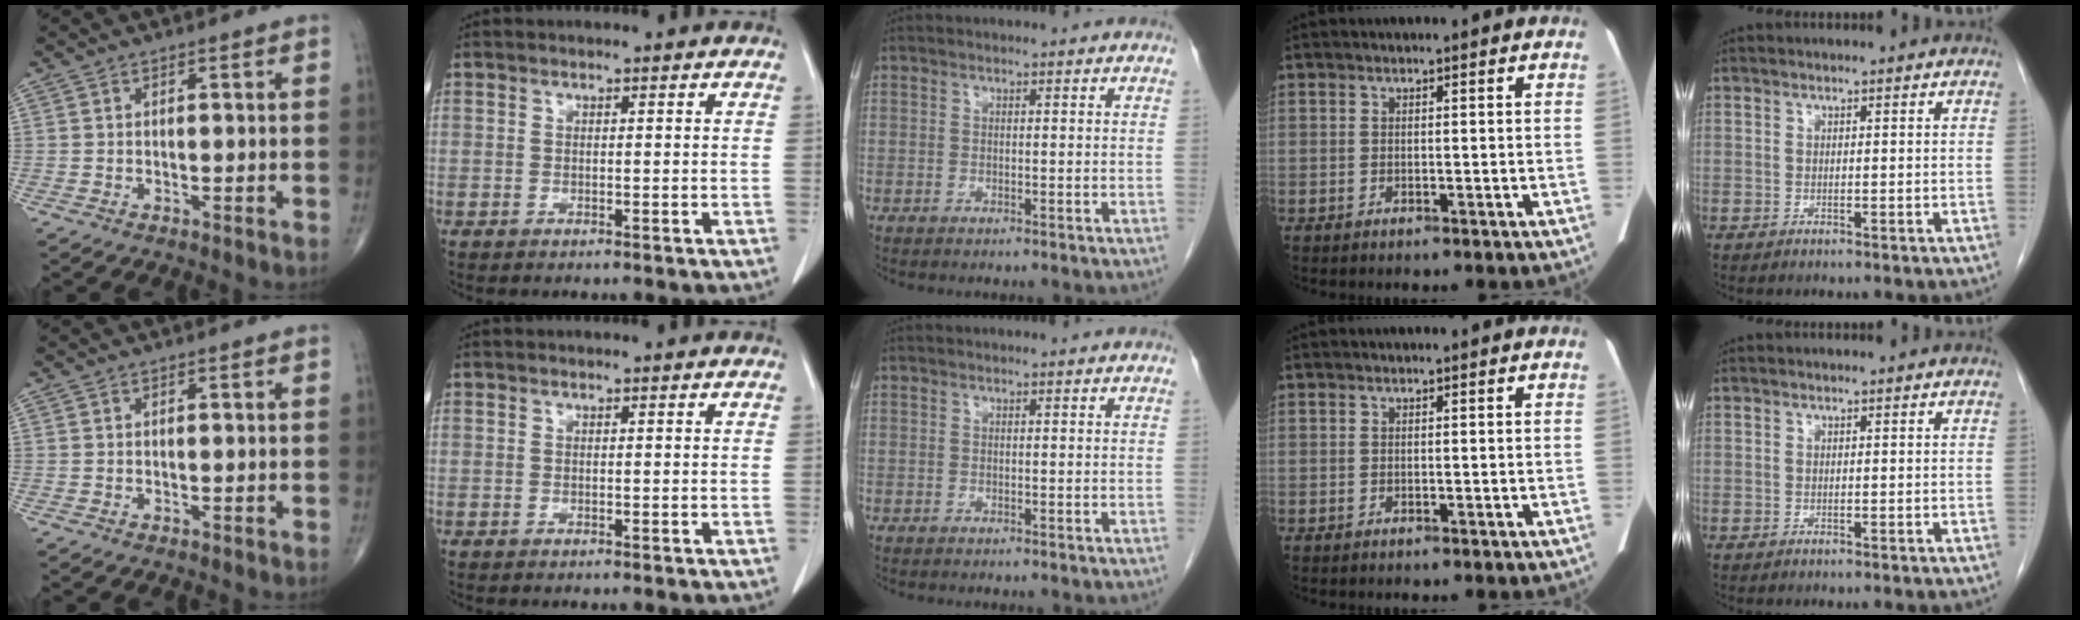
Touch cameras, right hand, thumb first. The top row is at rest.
{}